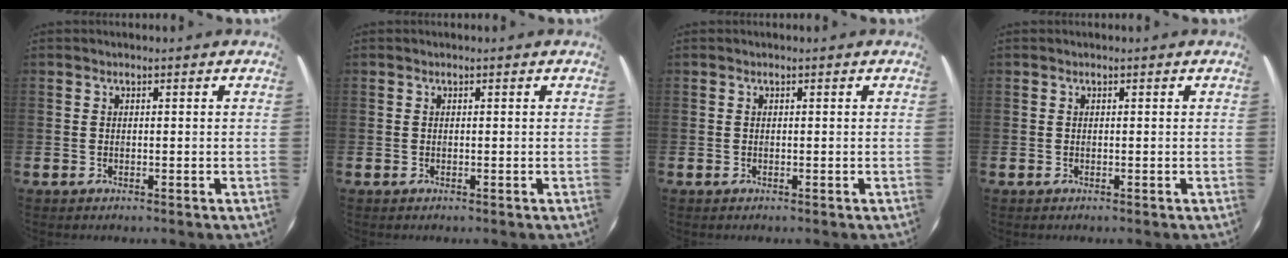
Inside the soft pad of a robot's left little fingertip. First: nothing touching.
{"total": 0.0}
{"total": 0.0}
{"total": 0.0}